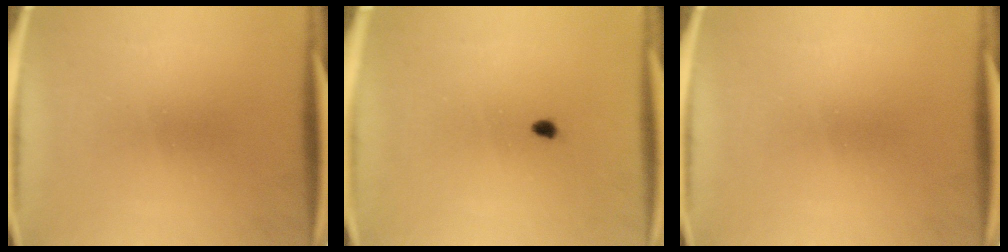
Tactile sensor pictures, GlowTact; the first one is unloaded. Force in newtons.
{"total": 0.7}
{"total": 0.0}